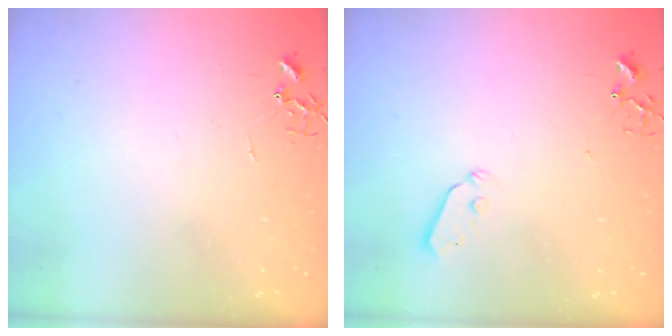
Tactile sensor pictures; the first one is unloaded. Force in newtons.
{"total": 4.3, "press": 4.3, "slide": 0.7}